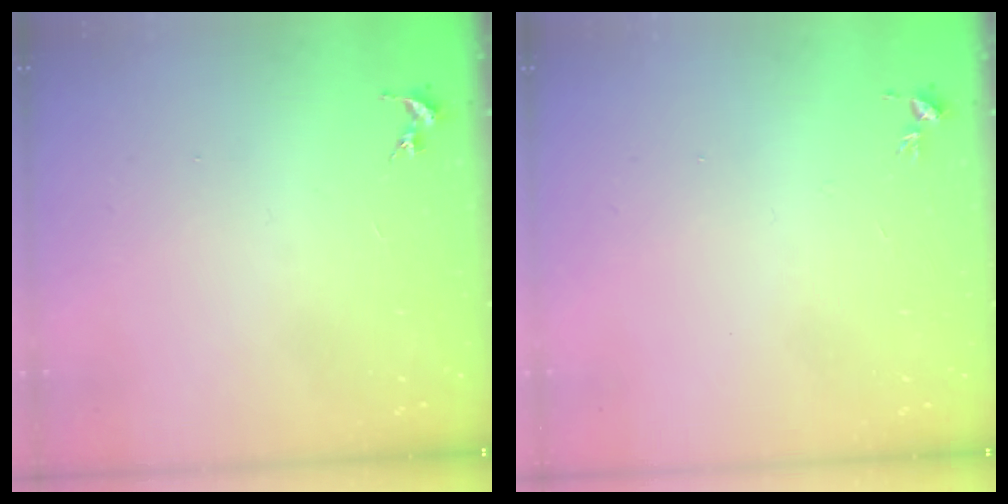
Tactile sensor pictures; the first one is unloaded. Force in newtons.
{"total": 3.4, "press": 3.3, "slide": 0.5}